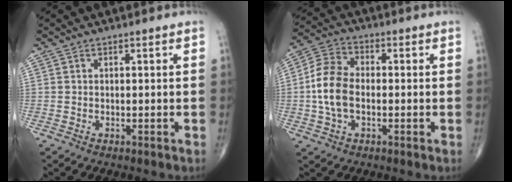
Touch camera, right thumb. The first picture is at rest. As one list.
[{"total": 9.7, "force": [-0.9, 6.1, 7.5], "torque": [-0.153, 0.021, -0.024]}]